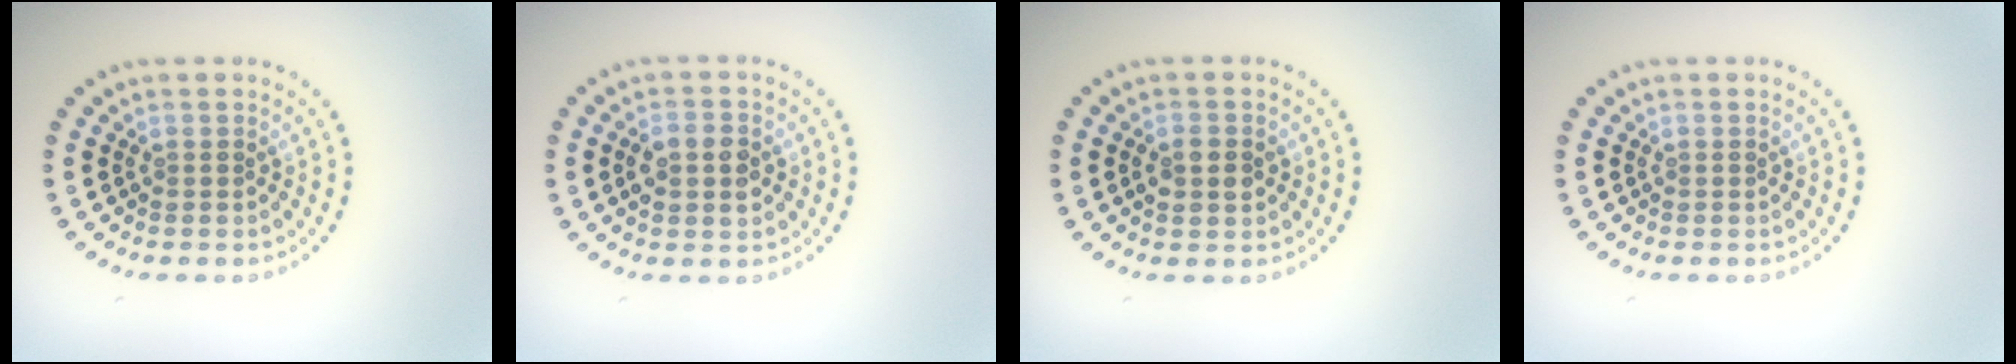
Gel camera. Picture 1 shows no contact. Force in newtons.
{"total": 3.5, "press": 3.5, "slide": 0.1}
{"total": 2.6, "press": 2.6, "slide": 0.1}
{"total": 0.0}